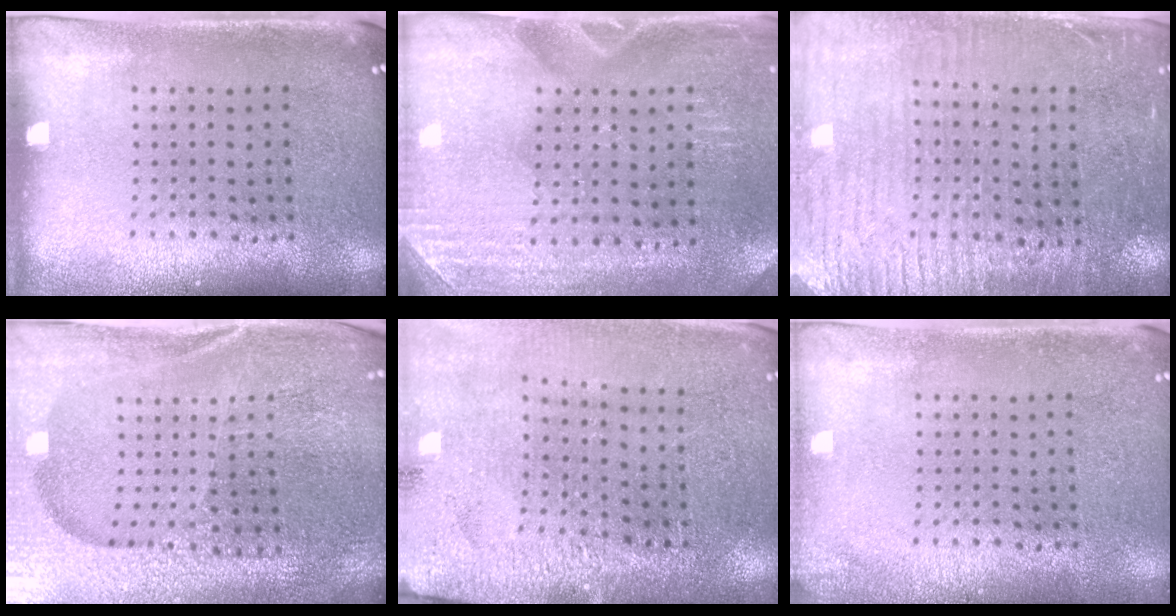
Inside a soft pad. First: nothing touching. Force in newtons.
{"total": 2.9, "press": 2.8, "slide": 0.9}
{"total": 3.2, "press": 2.9, "slide": 1.3}
{"total": 4.2, "press": 4.1, "slide": 1.1}
{"total": 2.9, "press": 2.9, "slide": 0.2}
{"total": 1.1, "press": 1.1, "slide": 0.1}